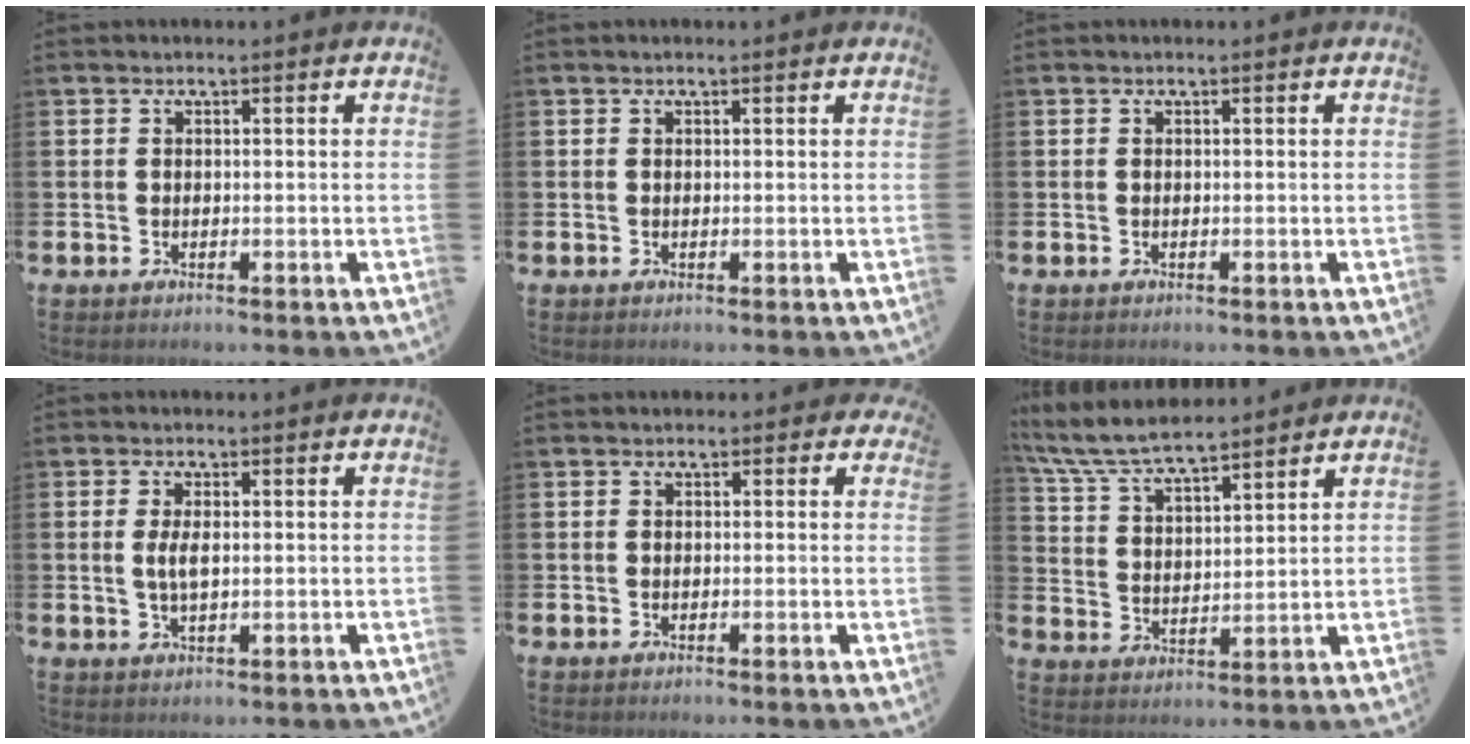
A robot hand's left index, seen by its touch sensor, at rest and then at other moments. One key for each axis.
{"total": 0.0}
{"total": 0.0}
{"total": 2.8, "fx": 0.3, "fy": 1.1, "fz": 2.6, "tx": -0.051, "ty": 0.005, "tz": 0.003}
{"total": 0.7, "fx": 0.0, "fy": 0.7, "fz": 0.3, "tx": -0.002, "ty": 0.010, "tz": -0.003}
{"total": 7.4, "fx": 6.9, "fy": 1.1, "fz": 2.2, "tx": -0.071, "ty": -0.033, "tz": 0.125}